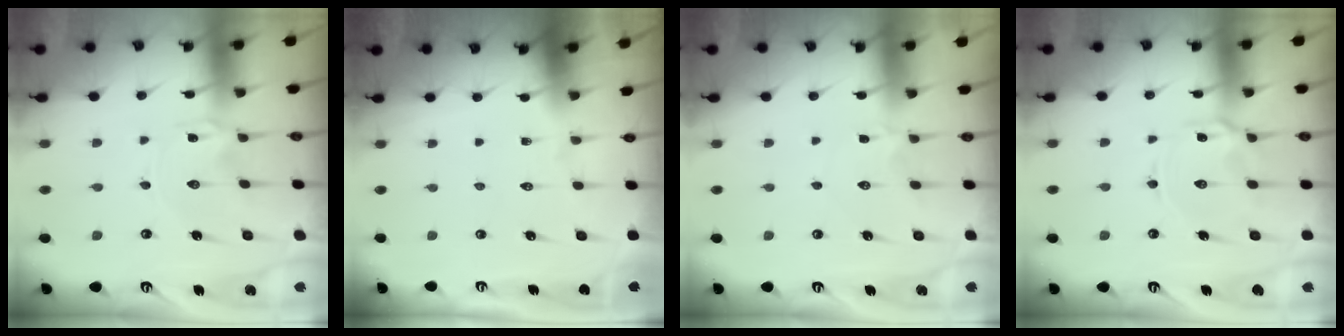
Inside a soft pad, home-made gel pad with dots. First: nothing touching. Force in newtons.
{"total": 0.0}
{"total": 2.6, "press": 2.5, "slide": 0.4}
{"total": 4.8, "press": 4.7, "slide": 0.5}